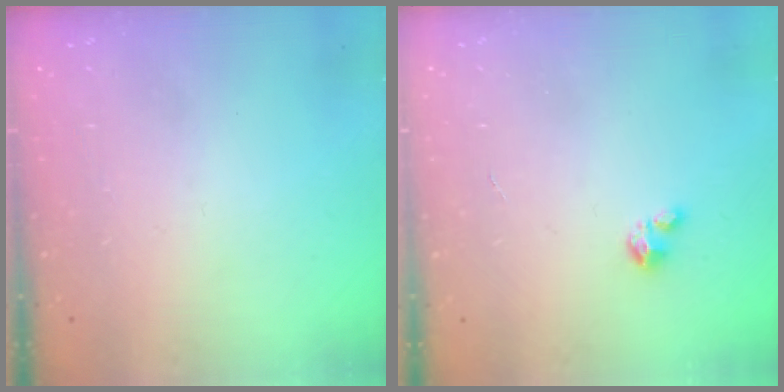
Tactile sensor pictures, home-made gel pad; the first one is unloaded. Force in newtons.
{"total": 2.7, "press": 2.7, "slide": 0.2}